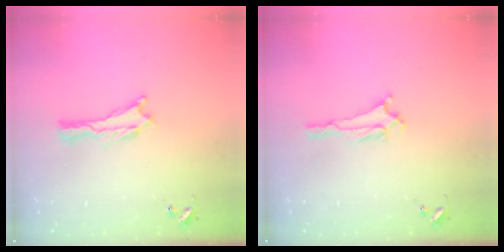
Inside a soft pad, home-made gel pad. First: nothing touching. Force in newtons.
{"total": 1.9, "press": 1.9, "slide": 0.4}